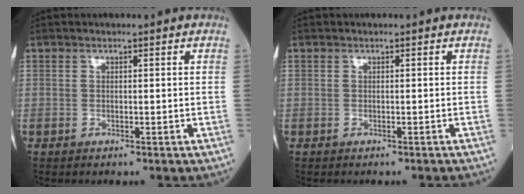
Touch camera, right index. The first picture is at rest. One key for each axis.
{"total": 1.2, "fx": -1.1, "fy": -0.2, "fz": 0.4, "tx": -0.002, "ty": 0.002, "tz": -0.016}